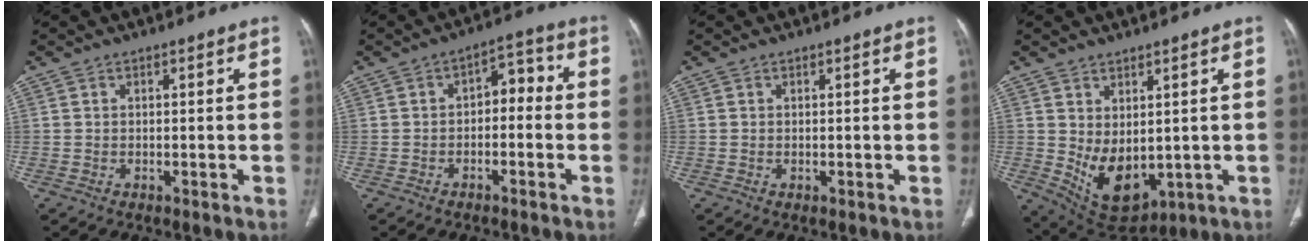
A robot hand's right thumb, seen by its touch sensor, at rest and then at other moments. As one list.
[{"total": 5.6, "force": [-0.8, 3.5, 4.4], "torque": [-0.041, 0.038, -0.022]}, {"total": 0.0}, {"total": 9.8, "force": [0.1, 6.1, 7.7], "torque": [-0.114, -0.015, 0.035]}]